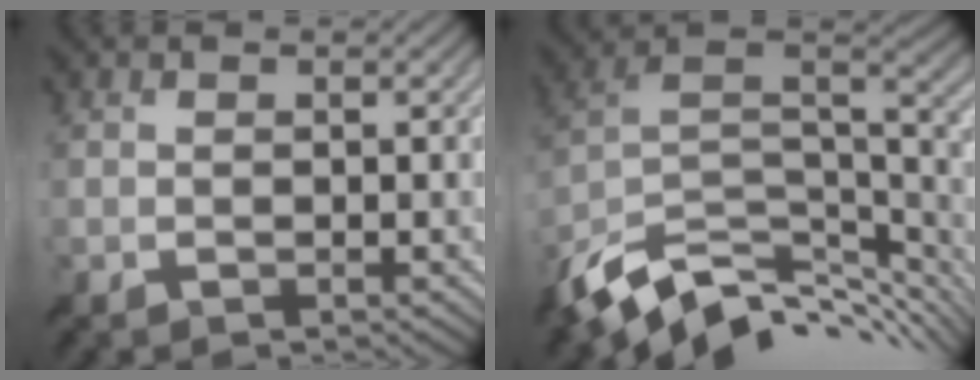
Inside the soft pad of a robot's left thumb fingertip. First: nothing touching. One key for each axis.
{"total": 13.6, "fx": -8.3, "fy": 6.4, "fz": 8.6, "tx": -0.209, "ty": -0.015, "tz": -0.138}